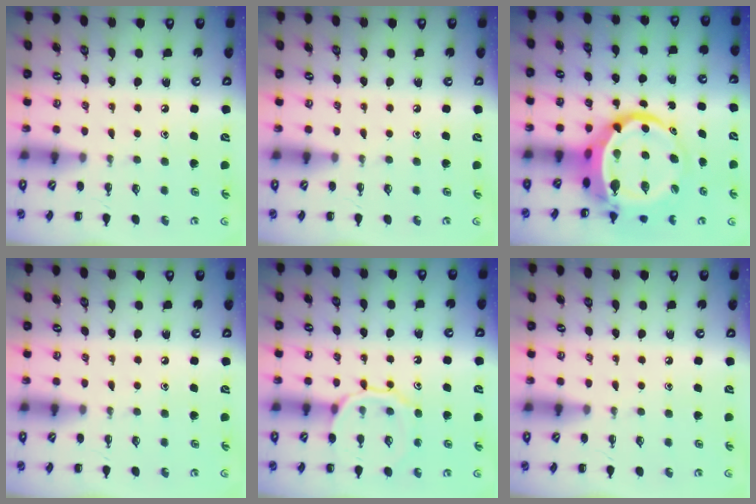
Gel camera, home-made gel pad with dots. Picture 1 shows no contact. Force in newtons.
{"total": 0.0}
{"total": 10.7, "press": 10.3, "slide": 2.7}
{"total": 0.0}
{"total": 11.4, "press": 11.4, "slide": 0.8}
{"total": 0.0}